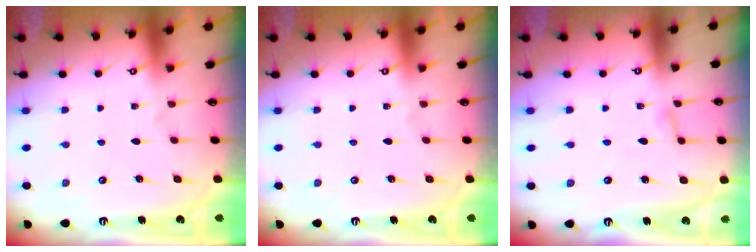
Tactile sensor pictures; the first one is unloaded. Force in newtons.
{"total": 0.0}
{"total": 2.8, "press": 2.8, "slide": 0.3}